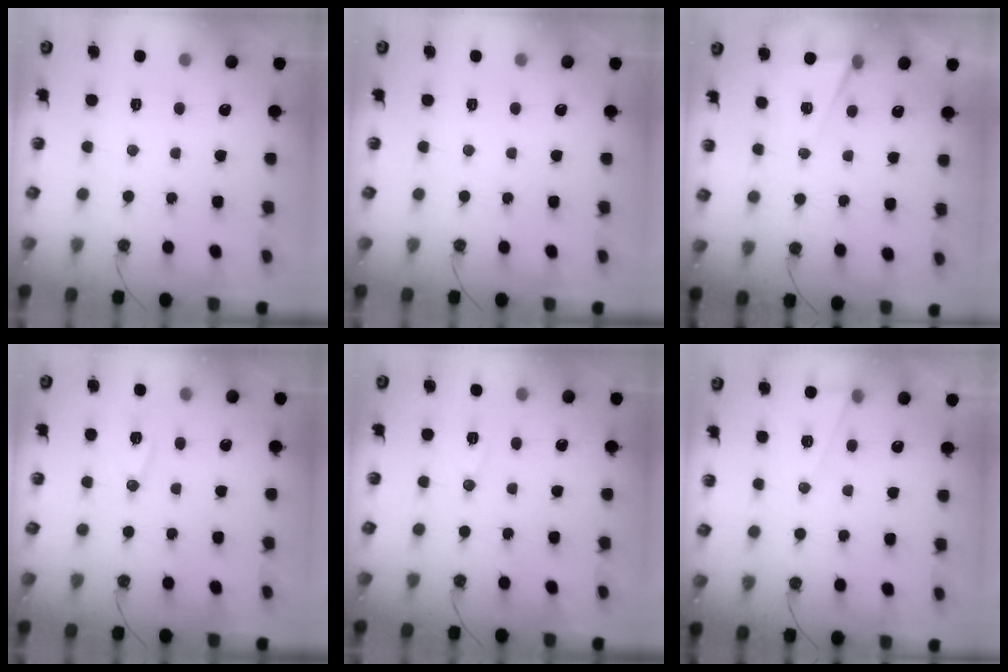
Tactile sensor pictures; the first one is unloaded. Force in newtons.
{"total": 0.0}
{"total": 6.1, "press": 4.1, "slide": 4.5}
{"total": 8.6, "press": 8.4, "slide": 1.8}
{"total": 6.0, "press": 5.8, "slide": 1.7}
{"total": 6.8, "press": 5.2, "slide": 4.4}